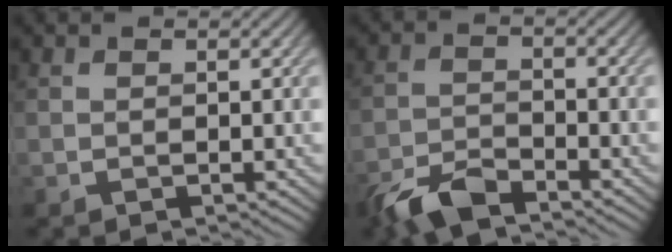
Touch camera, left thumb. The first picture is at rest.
{"total": 5.4, "force": [-4.5, 1.5, 2.6], "torque": [-0.054, -0.004, -0.094]}